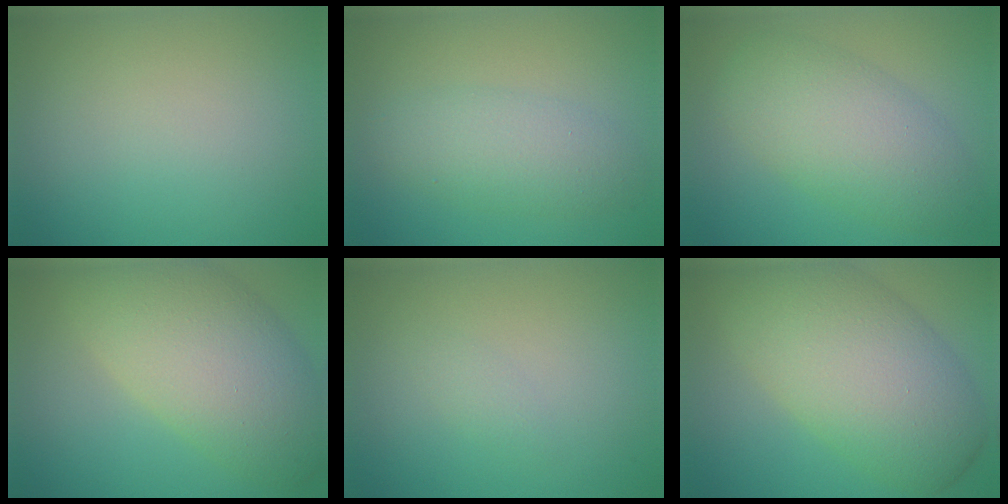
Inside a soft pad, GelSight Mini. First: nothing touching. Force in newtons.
{"total": 3.8, "press": 3.8, "slide": 0.1}
{"total": 6.4, "press": 6.4, "slide": 0.2}
{"total": 9.7, "press": 9.7, "slide": 0.6}
{"total": 0.9, "press": 0.9, "slide": 0.0}
{"total": 10.5, "press": 10.5, "slide": 0.9}